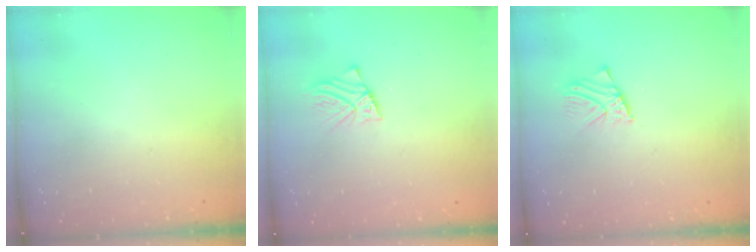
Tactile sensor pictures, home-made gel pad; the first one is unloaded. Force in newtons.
{"total": 3.2, "press": 3.2, "slide": 0.2}
{"total": 1.9, "press": 1.9, "slide": 0.1}